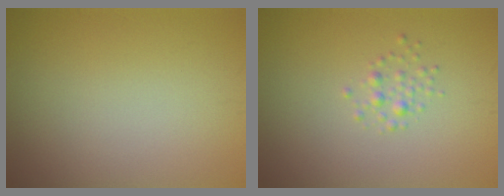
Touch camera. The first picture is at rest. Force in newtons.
{"total": 1.2, "press": 1.2, "slide": 0.0}